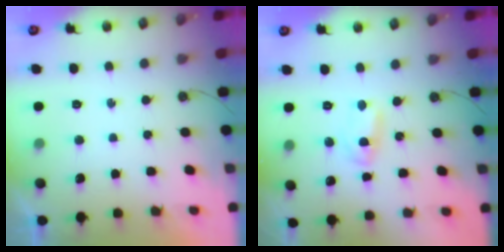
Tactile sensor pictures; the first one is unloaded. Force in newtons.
{"total": 2.7, "press": 2.7, "slide": 0.2}